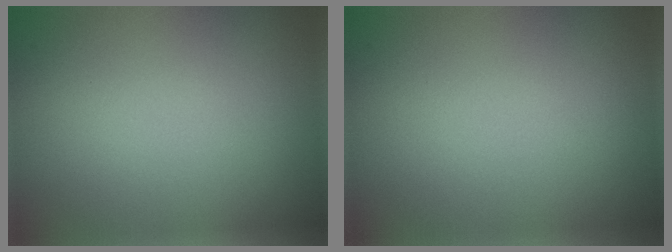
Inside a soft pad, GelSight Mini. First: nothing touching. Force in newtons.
{"total": 0.0}